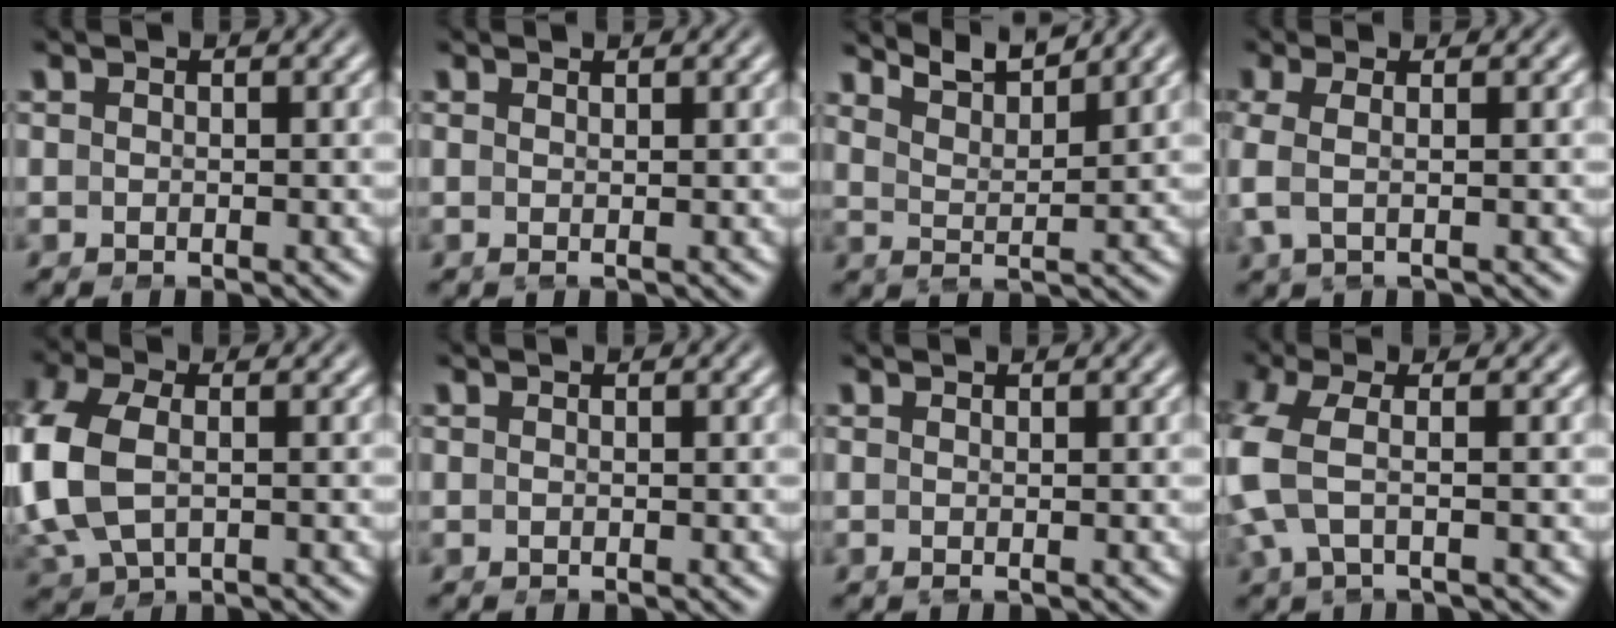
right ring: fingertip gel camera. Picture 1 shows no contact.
{"total": 1.1, "force": [0.9, -0.6, -0.2], "torque": [0.008, 0.008, 0.017]}
{"total": 4.8, "force": [4.5, 1.0, 1.6], "torque": [-0.036, 0.009, 0.067]}
{"total": 2.4, "force": [0.4, 1.1, 2.1], "torque": [-0.055, 0.005, 0.003]}
{"total": 6.8, "force": [-0.3, 5.2, 4.3], "torque": [-0.142, -0.017, 0.003]}
{"total": 0.0}
{"total": 0.8, "force": [0.6, -0.5, -0.1], "torque": [0.005, 0.006, 0.010]}
{"total": 5.0, "force": [-0.1, 3.2, 3.9], "torque": [-0.109, 0.001, -0.008]}